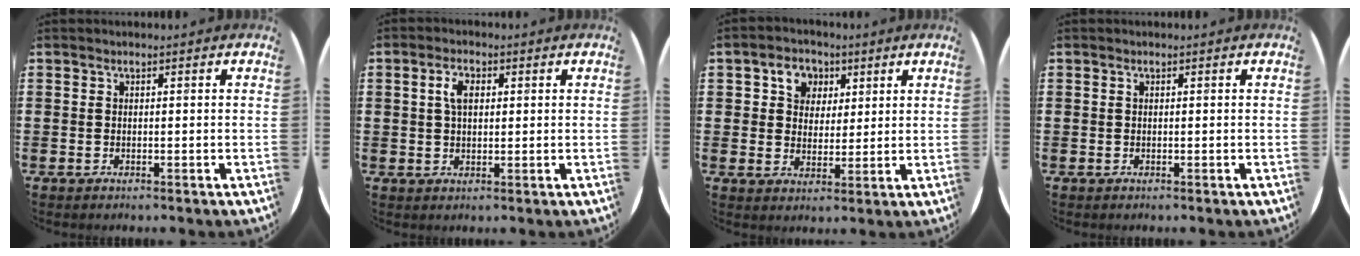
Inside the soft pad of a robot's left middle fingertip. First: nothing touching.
{"total": 3.4, "force": [1.2, 1.8, 2.6], "torque": [-0.049, 0.008, 0.017]}
{"total": 4.9, "force": [2.4, 3.9, 1.5], "torque": [-0.031, 0.010, 0.041]}
{"total": 0.0}